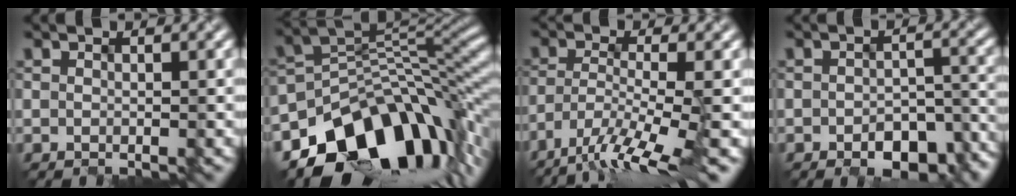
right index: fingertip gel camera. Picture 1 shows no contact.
{"total": 12.8, "force": [-7.5, 8.0, 6.5], "torque": [-0.090, -0.002, -0.132]}
{"total": 7.5, "force": [-5.0, 1.6, 5.4], "torque": [-0.105, -0.014, -0.092]}
{"total": 6.7, "force": [-4.2, 3.4, 3.9], "torque": [-0.048, -0.013, -0.044]}